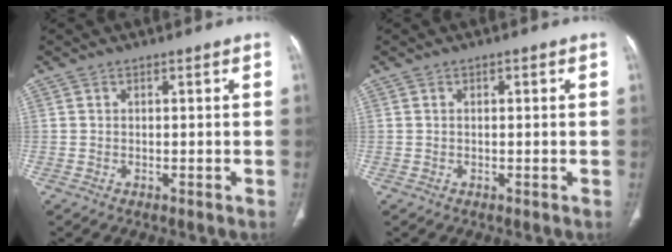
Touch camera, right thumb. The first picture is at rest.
{"total": 0.7, "force": [0.3, 0.3, 0.6], "torque": [-0.011, 0.002, 0.003]}